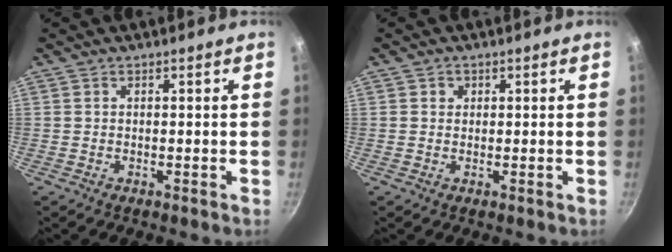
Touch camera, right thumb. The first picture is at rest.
{"total": 1.2, "force": [0.4, 1.1, 0.3], "torque": [0.003, 0.000, 0.004]}